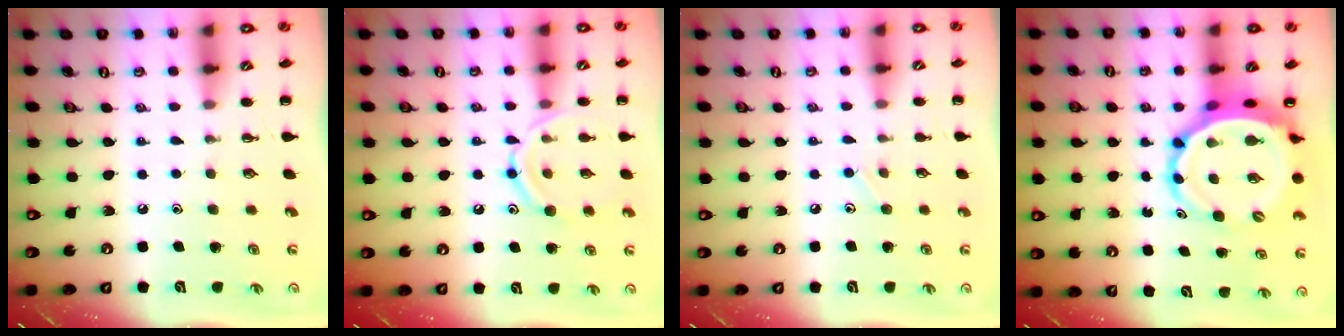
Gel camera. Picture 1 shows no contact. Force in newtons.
{"total": 13.2, "press": 13.1, "slide": 1.2}
{"total": 6.2, "press": 5.9, "slide": 2.0}
{"total": 9.0, "press": 8.6, "slide": 2.4}